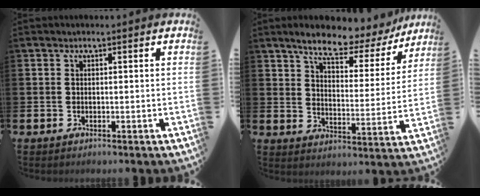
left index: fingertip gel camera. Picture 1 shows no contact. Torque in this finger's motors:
{"motor_torque": [1.50, -0.64, 0.91, 0.21]}